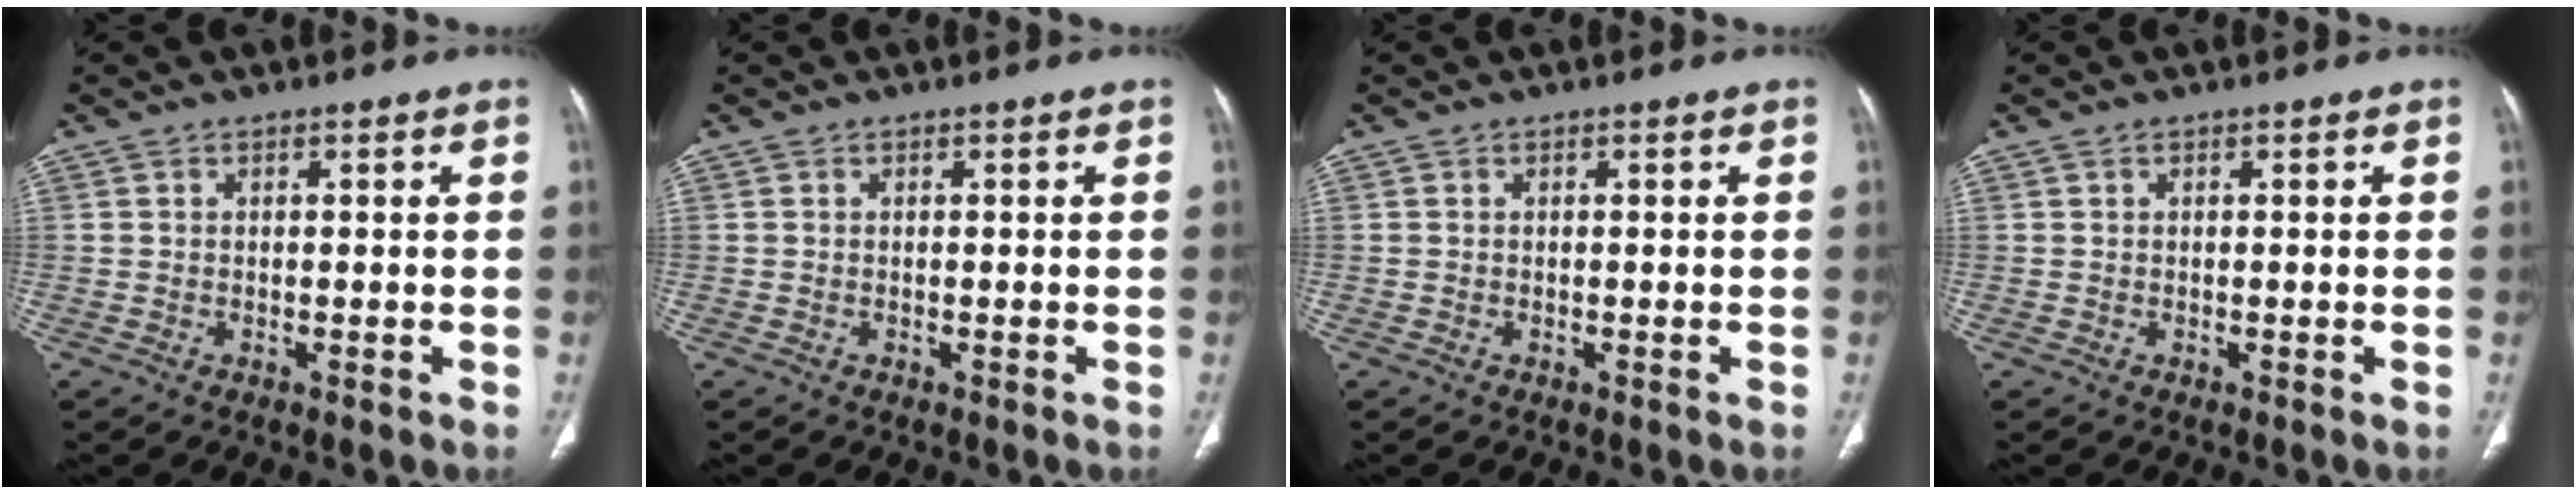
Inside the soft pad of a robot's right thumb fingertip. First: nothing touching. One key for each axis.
{"total": 0.0}
{"total": 0.0}
{"total": 0.0}